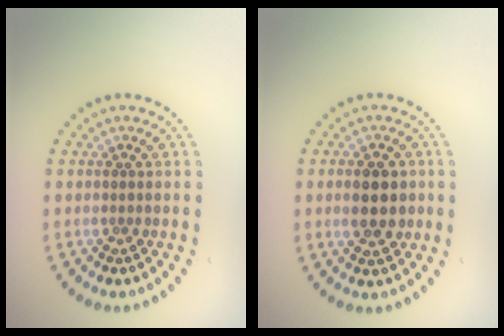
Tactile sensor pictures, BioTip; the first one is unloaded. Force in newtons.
{"total": 3.7, "press": 3.7, "slide": 0.3}